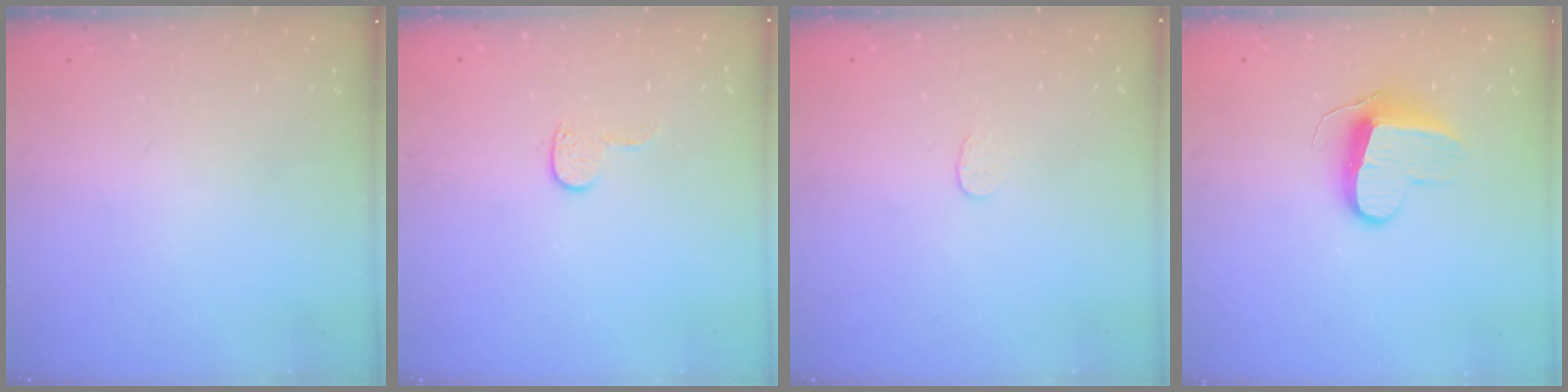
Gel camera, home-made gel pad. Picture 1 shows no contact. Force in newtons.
{"total": 3.9, "press": 3.9, "slide": 0.4}
{"total": 3.0, "press": 3.0, "slide": 0.2}
{"total": 10.1, "press": 10.1, "slide": 0.4}